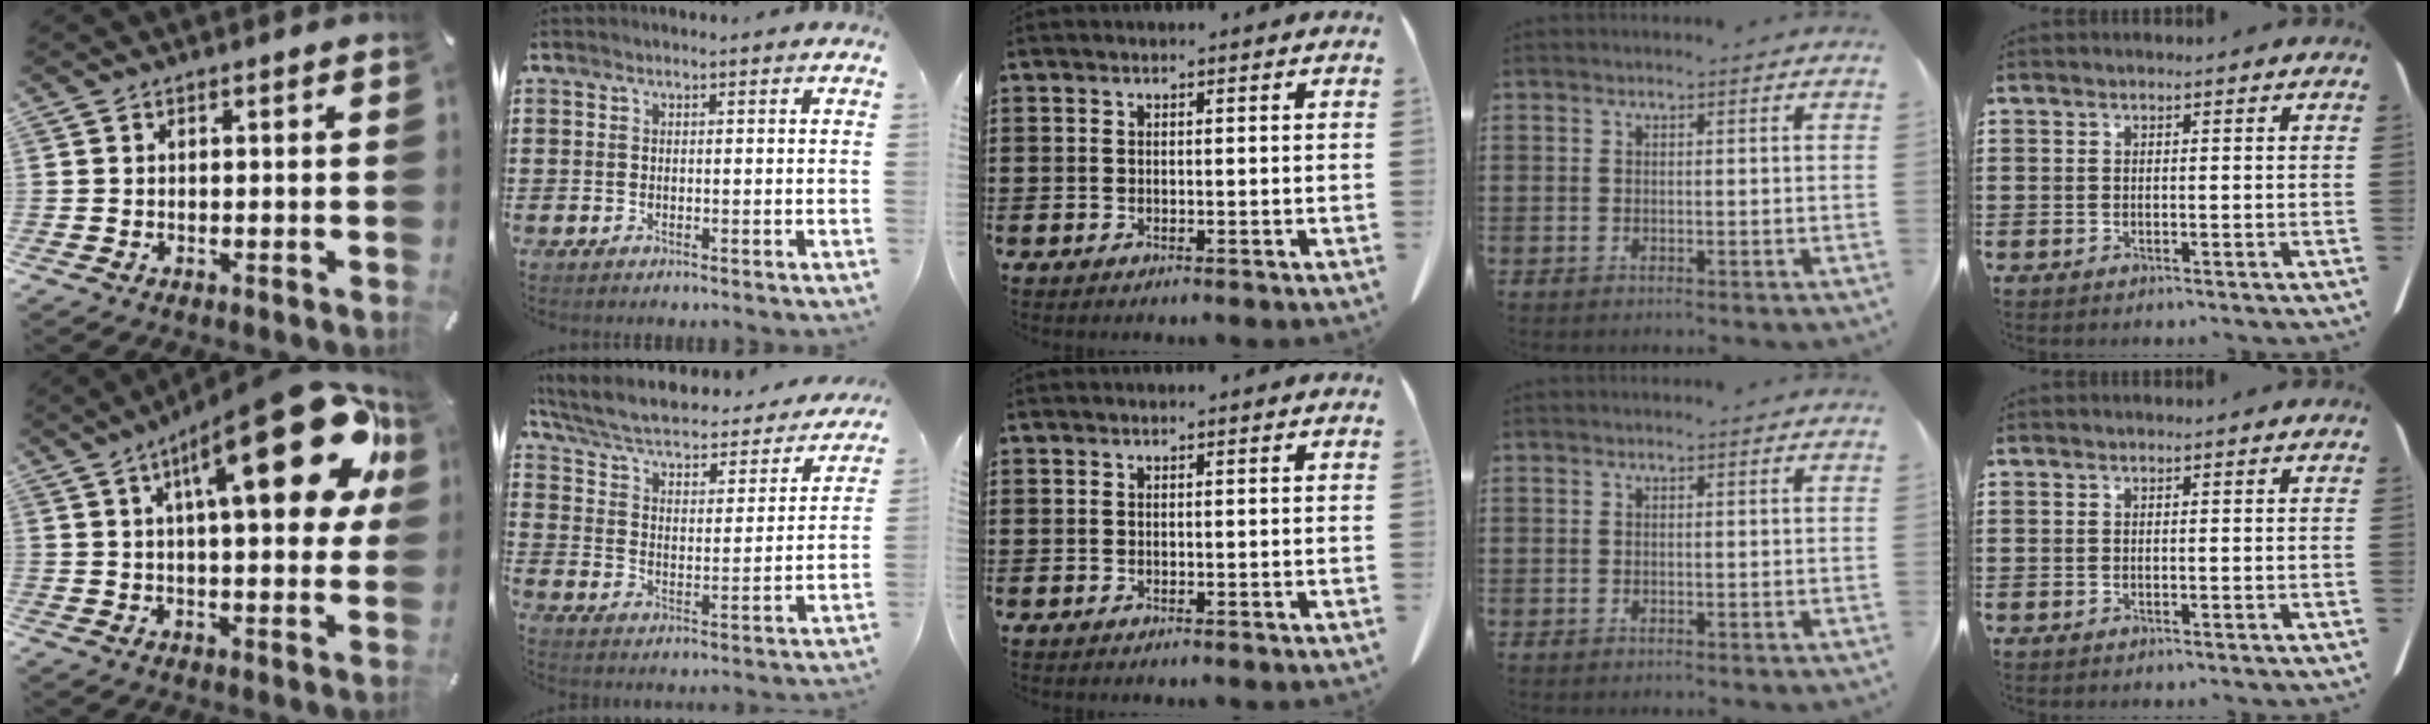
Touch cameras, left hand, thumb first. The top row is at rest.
{"thumb": {"total": 28.7, "force": [11.9, 9.5, 24.4], "torque": [-0.364, -0.064, 0.185]}, "index": {"total": 5.0, "force": [3.8, 1.6, 2.8], "torque": [-0.072, -0.033, 0.060]}}